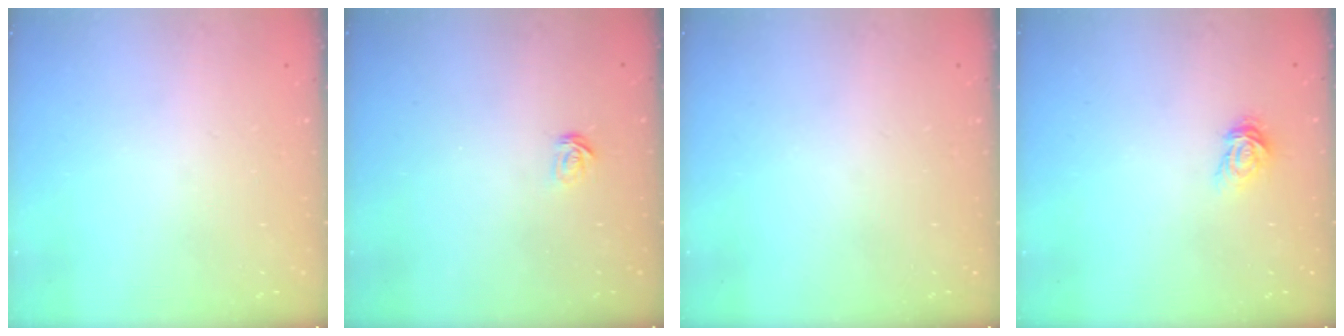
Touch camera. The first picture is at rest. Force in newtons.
{"total": 2.1, "press": 2.1, "slide": 0.1}
{"total": 0.0}
{"total": 3.5, "press": 3.4, "slide": 0.3}